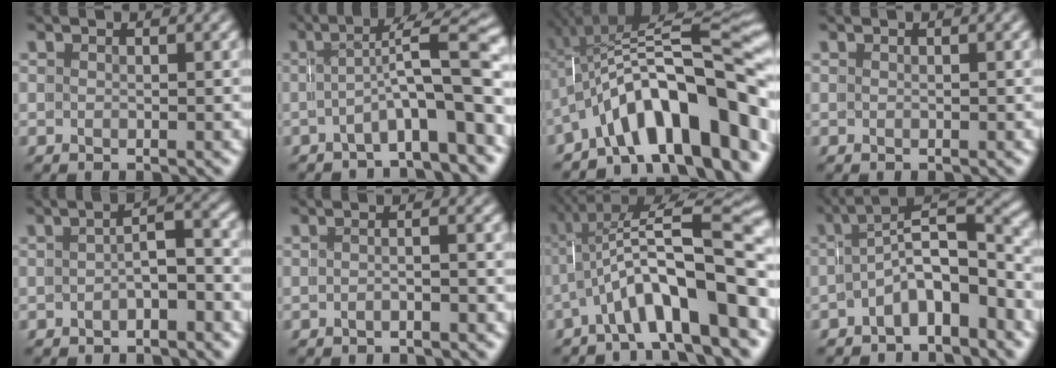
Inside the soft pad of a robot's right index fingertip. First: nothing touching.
{"total": 5.4, "force": [-2.0, 0.2, 5.0], "torque": [-0.069, 0.000, -0.020]}
{"total": 12.6, "force": [-2.1, 5.0, 11.4], "torque": [-0.184, 0.002, -0.028]}
{"total": 0.0}
{"total": 3.0, "force": [-1.9, 0.7, 2.3], "torque": [-0.030, -0.005, -0.026]}
{"total": 1.8, "force": [-1.5, -0.9, 0.4], "torque": [0.001, 0.000, -0.026]}
{"total": 9.8, "force": [-2.0, 3.3, 9.0], "torque": [-0.128, 0.003, -0.022]}
{"total": 6.8, "force": [-3.2, 2.9, 5.2], "torque": [-0.059, -0.004, -0.048]}